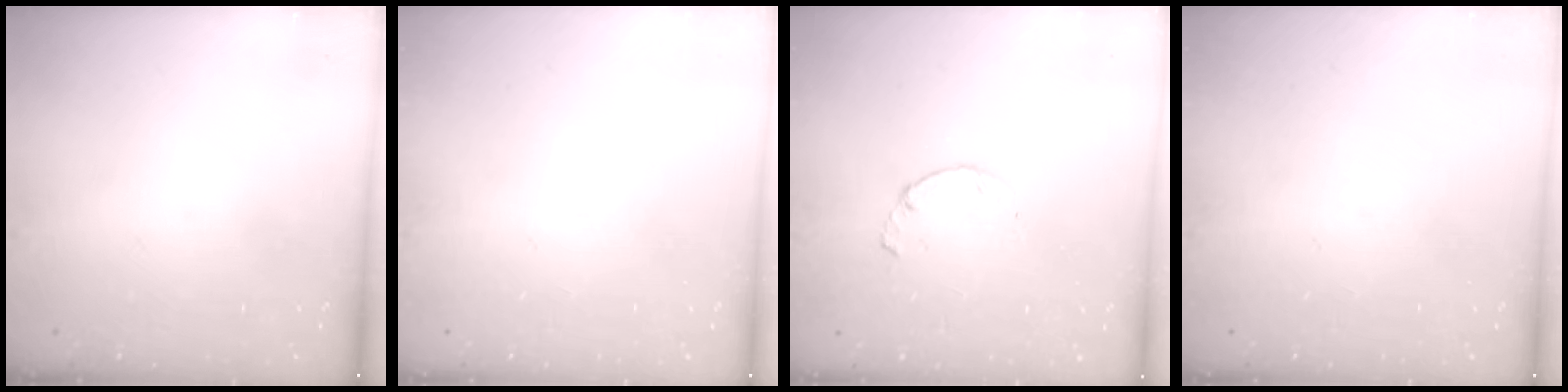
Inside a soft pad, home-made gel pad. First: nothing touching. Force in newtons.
{"total": 0.0}
{"total": 1.7, "press": 1.7, "slide": 0.3}
{"total": 0.0}